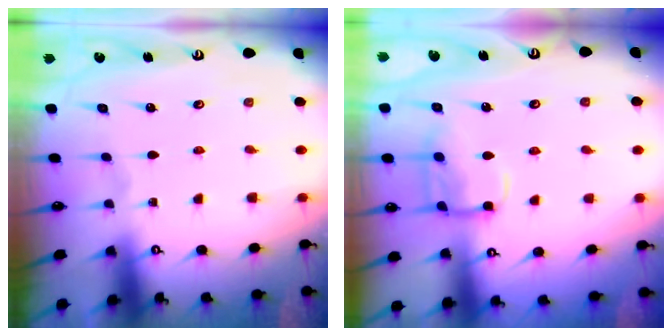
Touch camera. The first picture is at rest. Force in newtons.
{"total": 12.0, "press": 12.0, "slide": 1.2}